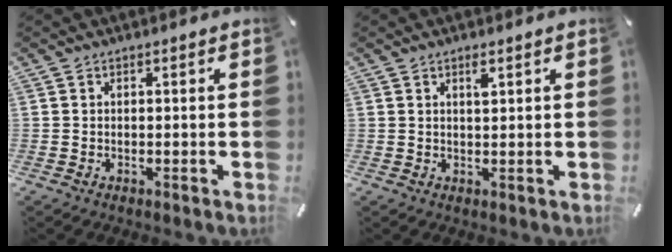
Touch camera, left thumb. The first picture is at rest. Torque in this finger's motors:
{"motor_torque": [0.58, 0.49, 0.18, -0.26, 0.11]}